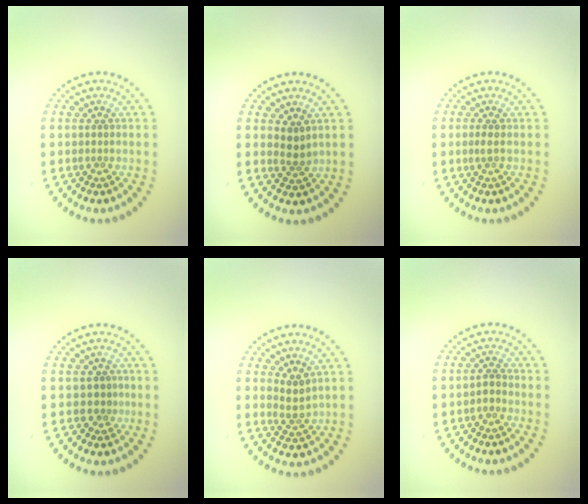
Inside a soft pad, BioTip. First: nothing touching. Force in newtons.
{"total": 1.6, "press": 1.3, "slide": 0.8}
{"total": 0.6, "press": 0.5, "slide": 0.2}
{"total": 1.2, "press": 0.9, "slide": 0.8}
{"total": 2.0, "press": 1.5, "slide": 1.3}
{"total": 1.1, "press": 1.0, "slide": 0.6}